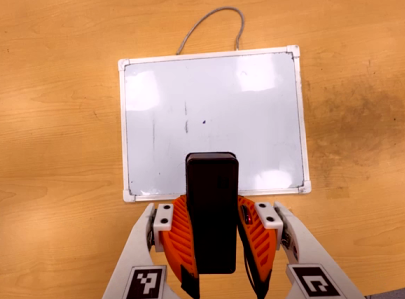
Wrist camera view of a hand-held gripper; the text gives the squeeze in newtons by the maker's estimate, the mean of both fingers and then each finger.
{"total": 7.7, "left": 6.5, "right": 8.9}